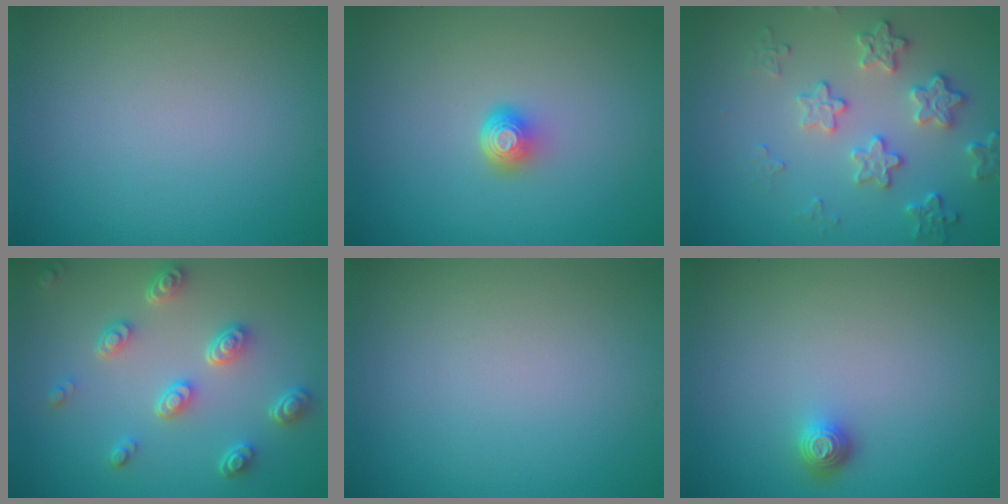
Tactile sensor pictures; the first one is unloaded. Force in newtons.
{"total": 2.0, "press": 1.3, "slide": 1.5}
{"total": 3.9, "press": 3.4, "slide": 1.9}
{"total": 4.5, "press": 3.4, "slide": 2.9}
{"total": 0.0}
{"total": 1.3, "press": 1.1, "slide": 0.8}